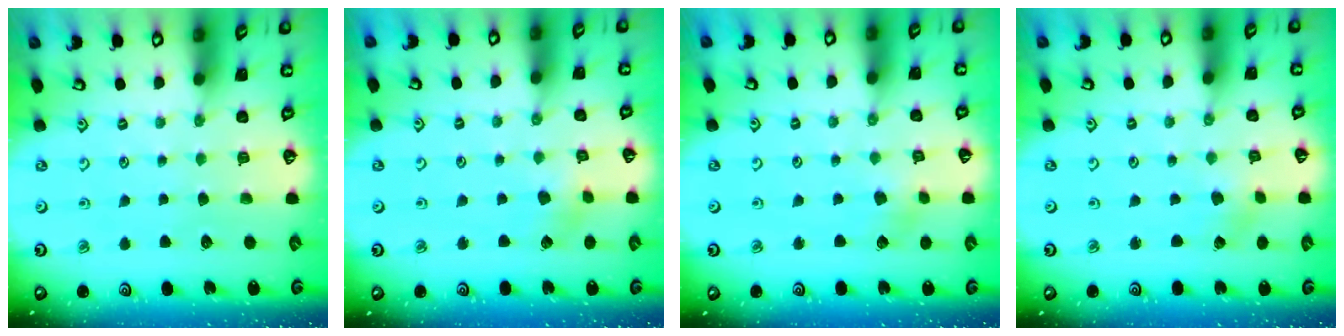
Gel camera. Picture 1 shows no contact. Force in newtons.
{"total": 3.0, "press": 3.0, "slide": 0.4}
{"total": 3.1, "press": 3.1, "slide": 0.5}
{"total": 0.6, "press": 0.6, "slide": 0.1}